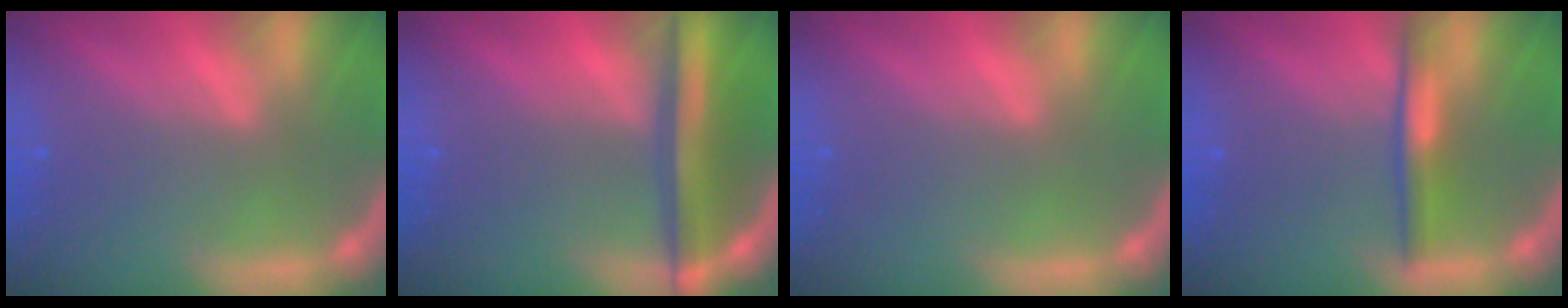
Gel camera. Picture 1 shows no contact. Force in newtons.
{"total": 6.0}
{"total": 0.0}
{"total": 3.0}